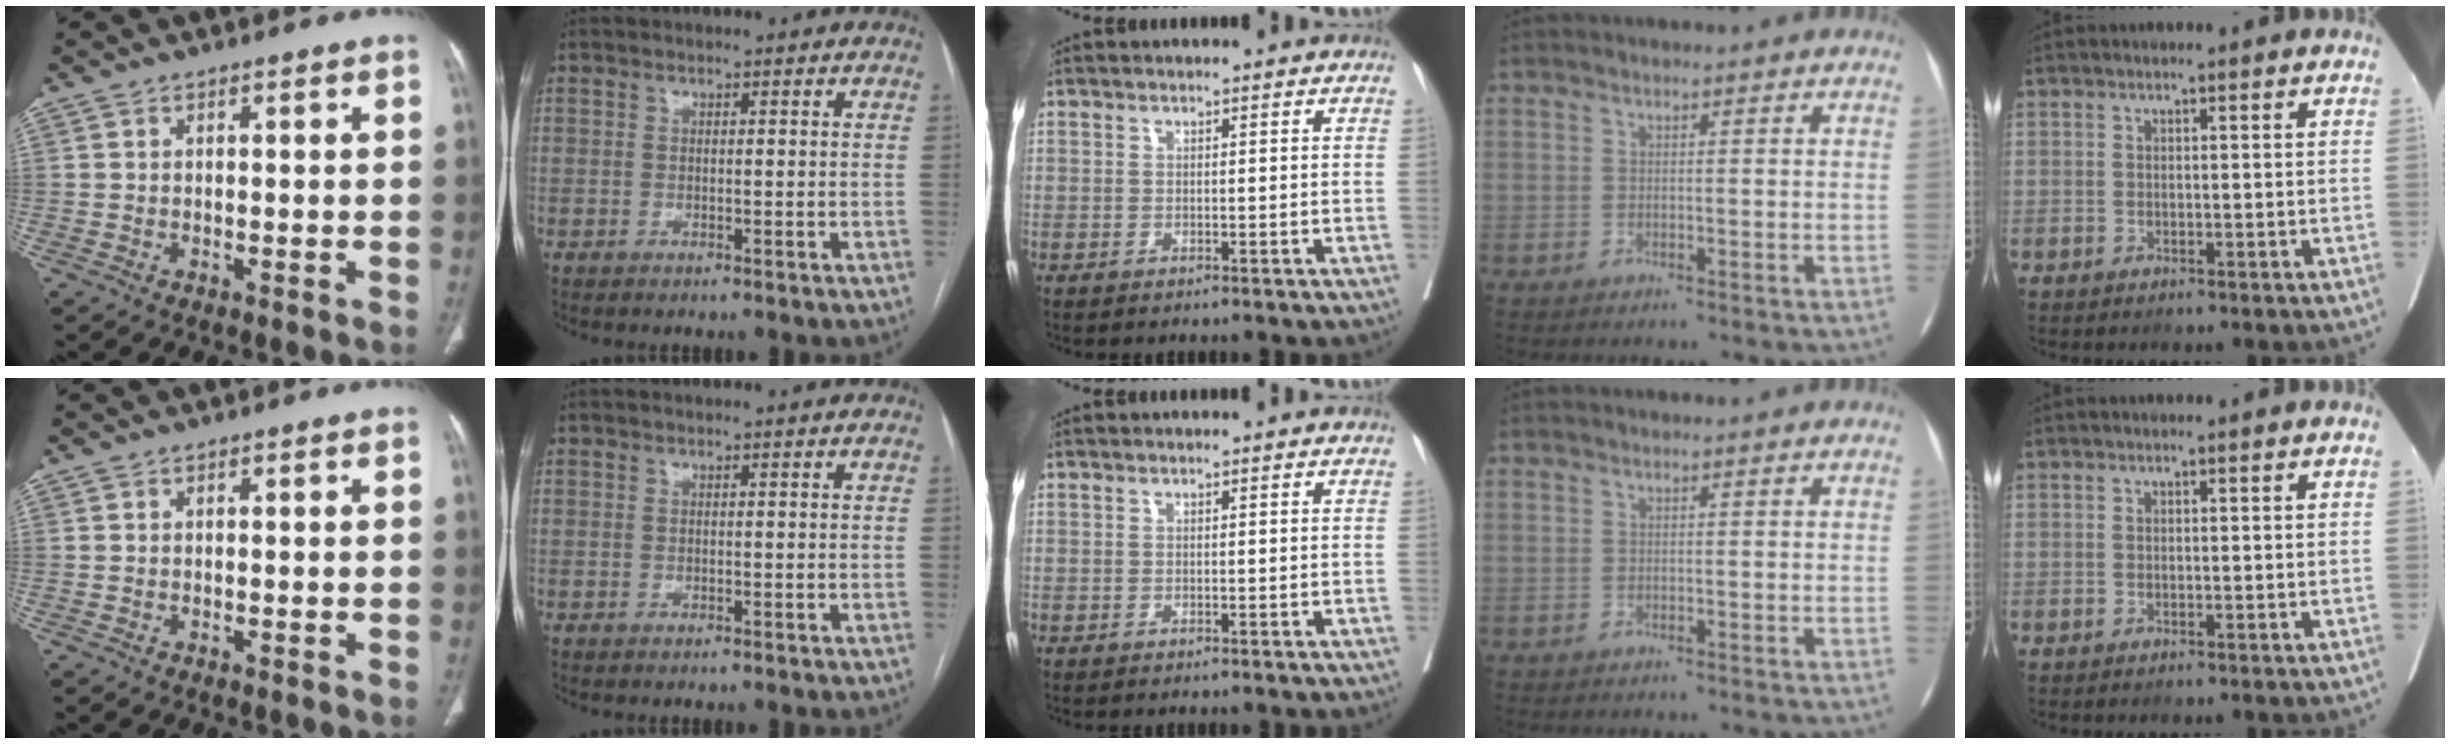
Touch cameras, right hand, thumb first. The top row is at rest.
{}